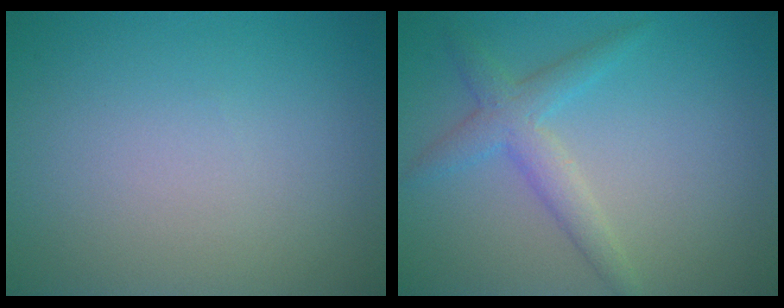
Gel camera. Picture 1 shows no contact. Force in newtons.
{"total": 3.0, "press": 3.0, "slide": 0.1}